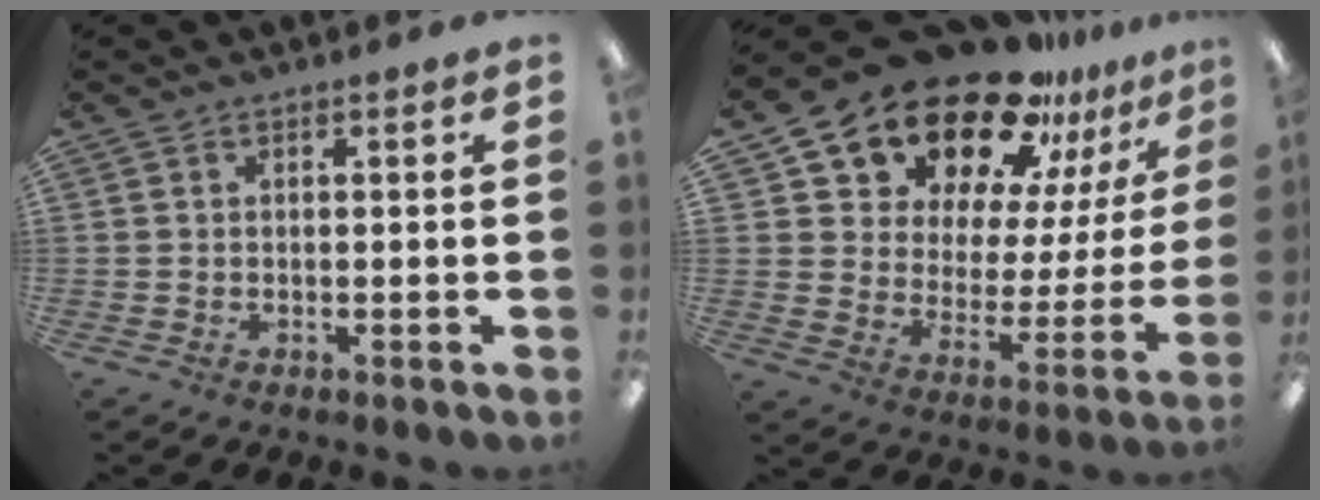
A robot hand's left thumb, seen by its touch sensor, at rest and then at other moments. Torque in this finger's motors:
{"motor_torque": [0.37, 0.97, 1.29, -1.48, 0.13]}